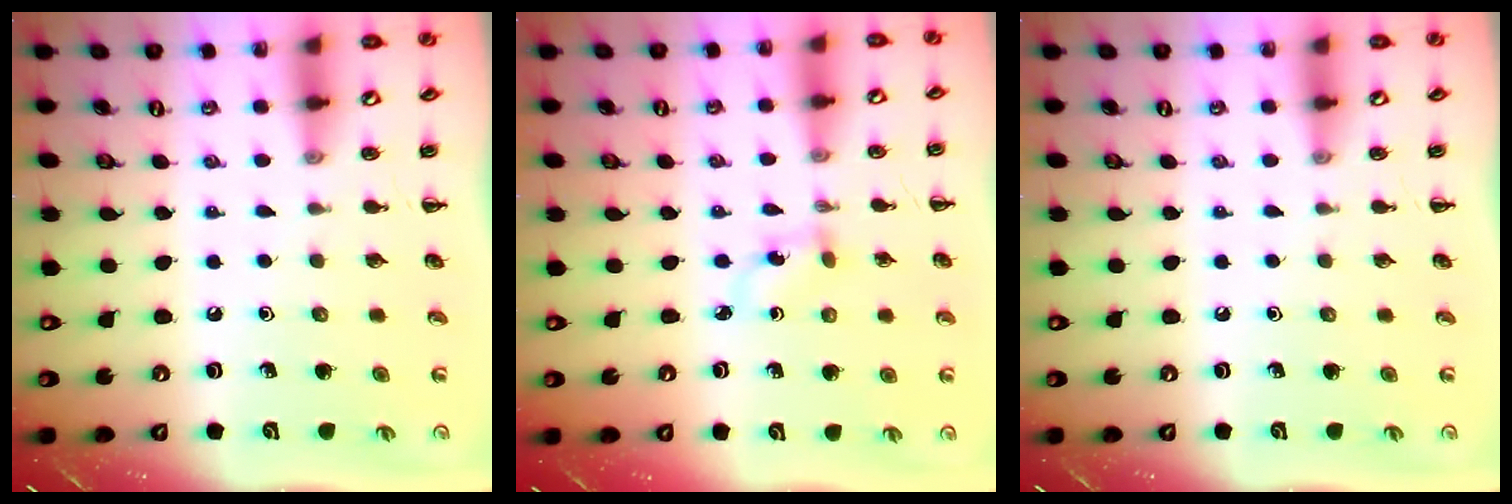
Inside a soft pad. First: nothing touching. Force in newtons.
{"total": 2.6, "press": 2.3, "slide": 1.1}
{"total": 0.0}